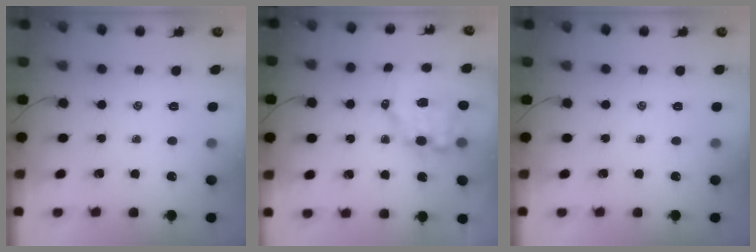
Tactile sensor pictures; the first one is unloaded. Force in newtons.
{"total": 8.6, "press": 8.4, "slide": 1.6}
{"total": 0.0}